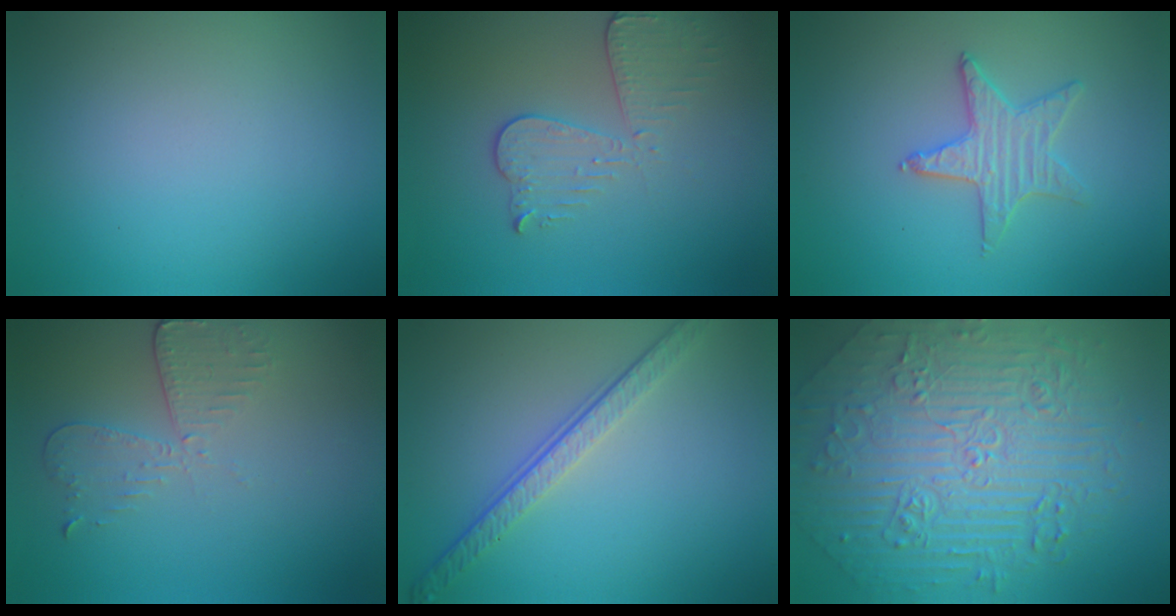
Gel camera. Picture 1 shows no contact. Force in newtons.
{"total": 3.6, "press": 3.2, "slide": 1.7}
{"total": 1.9, "press": 1.9, "slide": 0.2}
{"total": 2.9, "press": 2.6, "slide": 1.4}
{"total": 3.8, "press": 2.8, "slide": 2.7}
{"total": 8.4, "press": 6.7, "slide": 5.1}